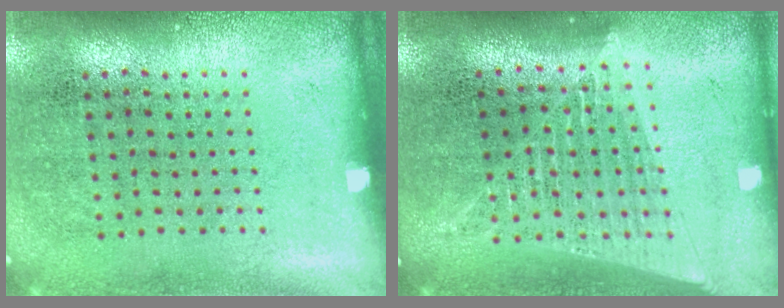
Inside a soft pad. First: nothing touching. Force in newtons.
{"total": 1.6, "press": 1.4, "slide": 0.7}